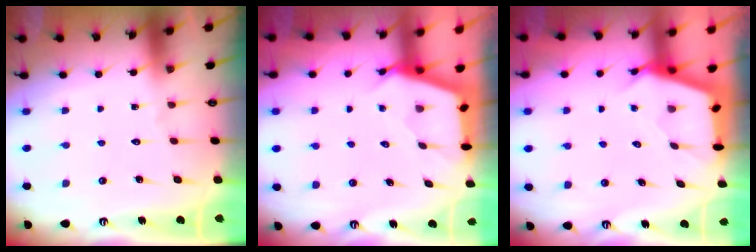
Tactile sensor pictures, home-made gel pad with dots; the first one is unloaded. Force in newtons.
{"total": 2.6, "press": 2.6, "slide": 0.3}
{"total": 2.7, "press": 2.7, "slide": 0.3}